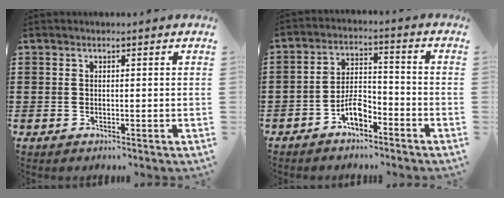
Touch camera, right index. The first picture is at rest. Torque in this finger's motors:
{"motor_torque": [1.49, 0.65, 0.30, 0.11]}